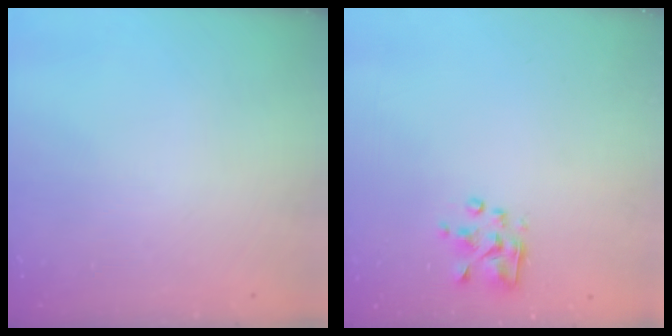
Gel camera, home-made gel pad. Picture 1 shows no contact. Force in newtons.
{"total": 3.2, "press": 3.2, "slide": 0.5}